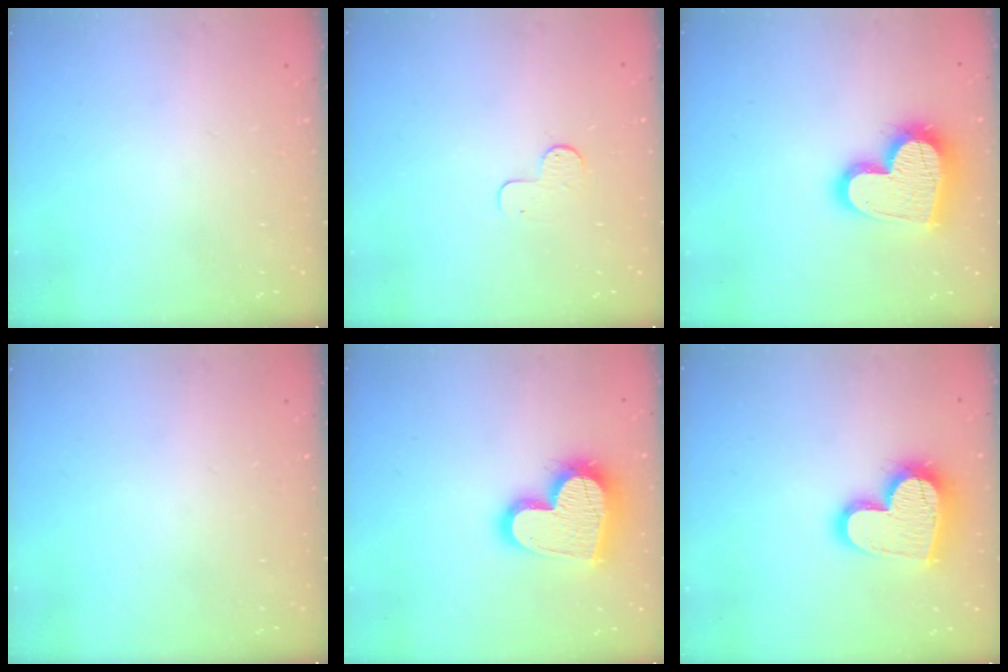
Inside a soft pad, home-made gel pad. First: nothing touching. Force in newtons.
{"total": 5.0, "press": 5.0, "slide": 0.4}
{"total": 19.3, "press": 19.2, "slide": 1.5}
{"total": 0.0}
{"total": 19.3, "press": 19.2, "slide": 1.5}
{"total": 18.2, "press": 18.1, "slide": 1.5}